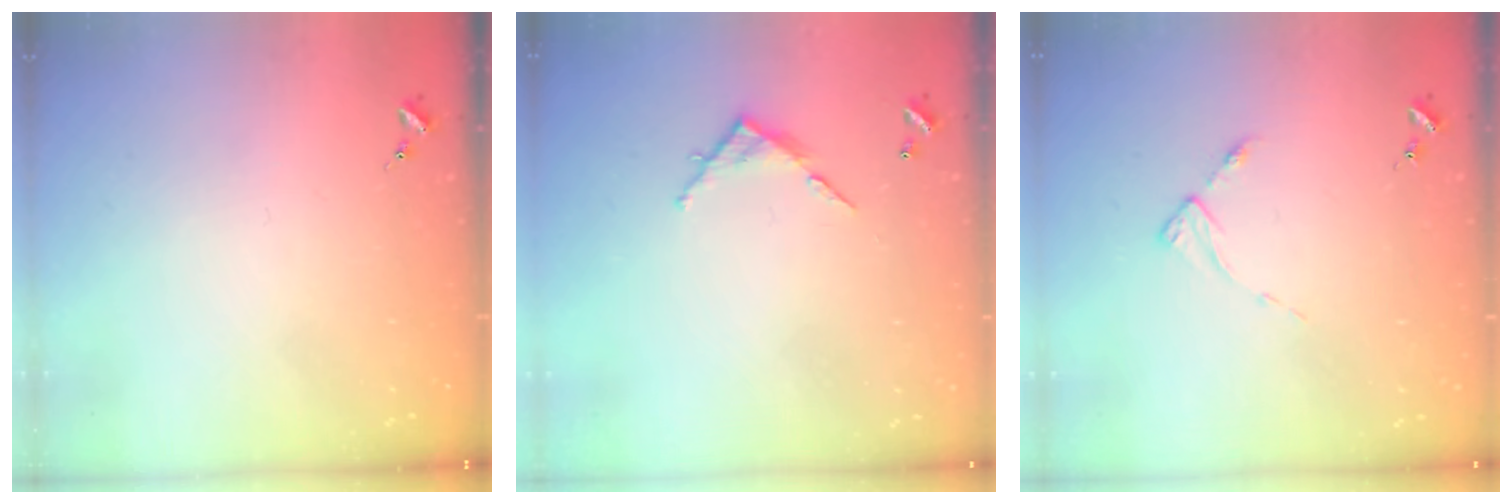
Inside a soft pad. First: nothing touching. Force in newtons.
{"total": 5.7, "press": 5.7, "slide": 0.4}
{"total": 2.7, "press": 2.7, "slide": 0.4}